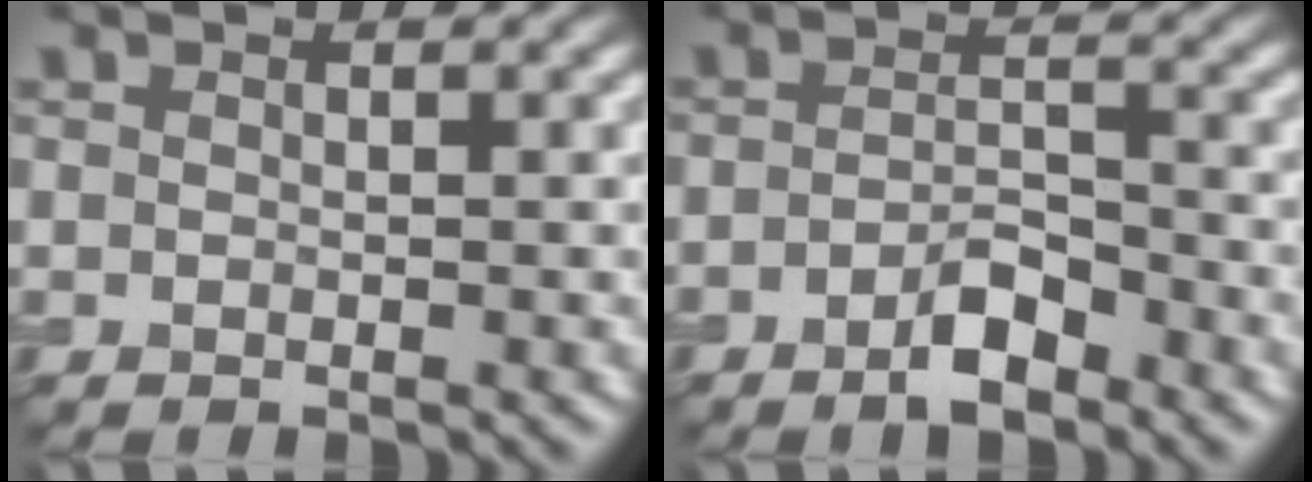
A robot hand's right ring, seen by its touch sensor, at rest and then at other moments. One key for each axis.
{"total": 3.1, "fx": -2.1, "fy": 1.0, "fz": 2.1, "tx": -0.036, "ty": 0.006, "tz": -0.040}